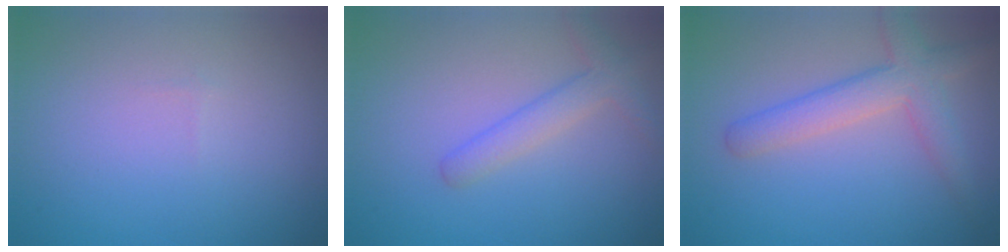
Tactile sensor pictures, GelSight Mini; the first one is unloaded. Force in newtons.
{"total": 2.5, "press": 2.5, "slide": 0.2}
{"total": 4.1, "press": 4.1, "slide": 0.2}